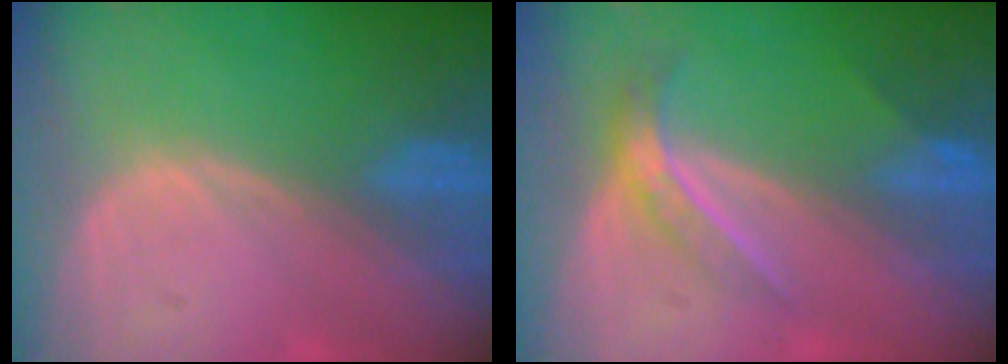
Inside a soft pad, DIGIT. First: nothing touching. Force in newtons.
{"total": 4.6, "press": 4.0, "slide": 2.3}